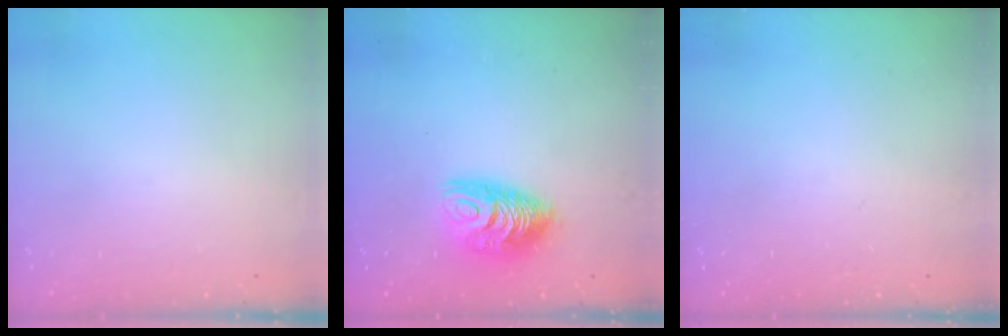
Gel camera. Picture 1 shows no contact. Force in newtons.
{"total": 10.2, "press": 10.2, "slide": 0.7}
{"total": 0.0}